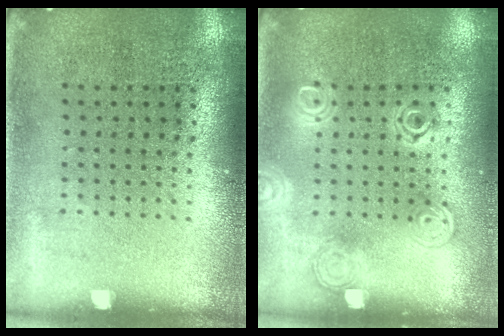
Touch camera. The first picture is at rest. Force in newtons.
{"total": 1.2, "press": 1.2, "slide": 0.3}